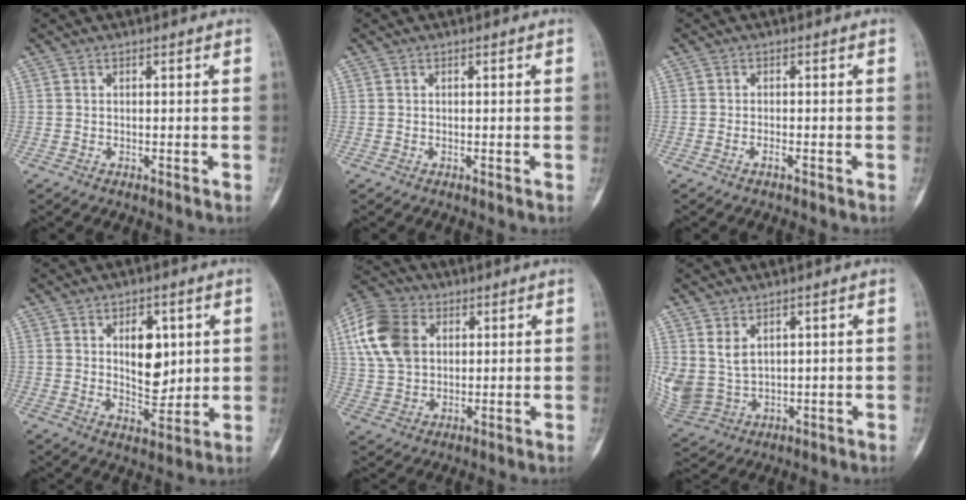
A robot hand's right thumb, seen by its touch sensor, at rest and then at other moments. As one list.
[{"total": 0.0}, {"total": 1.0, "force": [-0.7, 0.2, 0.7], "torque": [-0.015, 0.006, -0.012]}, {"total": 9.2, "force": [2.4, 5.3, 7.1], "torque": [-0.075, -0.019, 0.047]}, {"total": 13.8, "force": [3.8, 10.0, 8.7], "torque": [-0.159, 0.006, 0.067]}, {"total": 7.8, "force": [2.7, 5.4, 5.0], "torque": [-0.096, -0.013, 0.076]}]